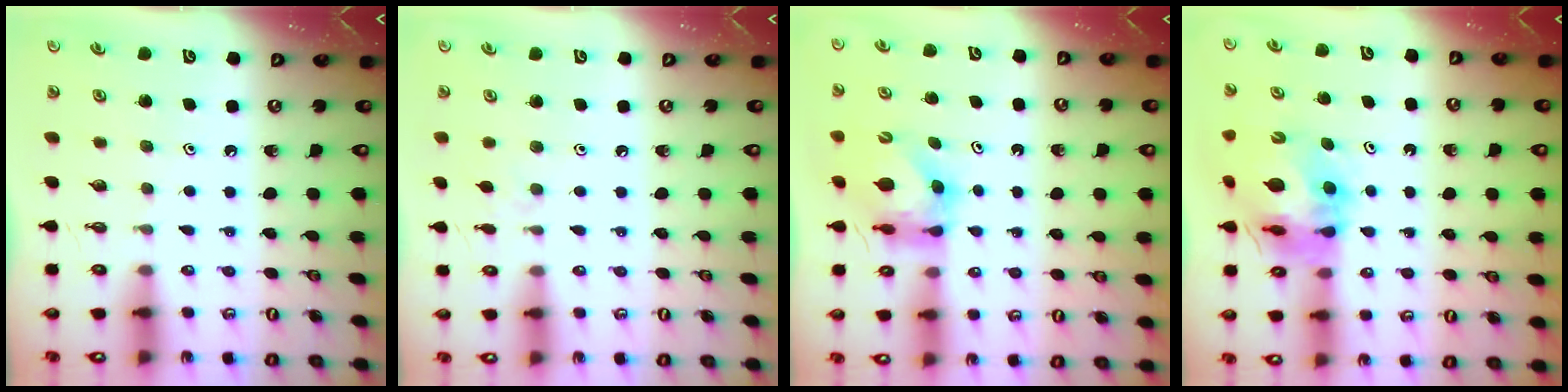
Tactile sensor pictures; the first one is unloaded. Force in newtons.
{"total": 3.7, "press": 3.7, "slide": 0.6}
{"total": 5.9, "press": 5.9, "slide": 0.6}
{"total": 13.3, "press": 13.2, "slide": 1.4}